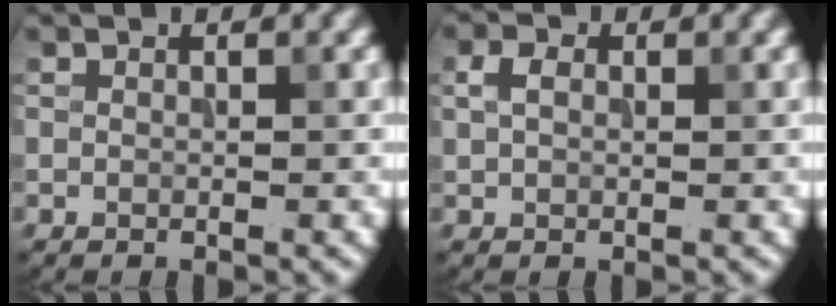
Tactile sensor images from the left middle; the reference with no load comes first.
{"total": 1.9, "force": [0.6, 1.4, 1.2], "torque": [-0.026, 0.006, 0.007]}